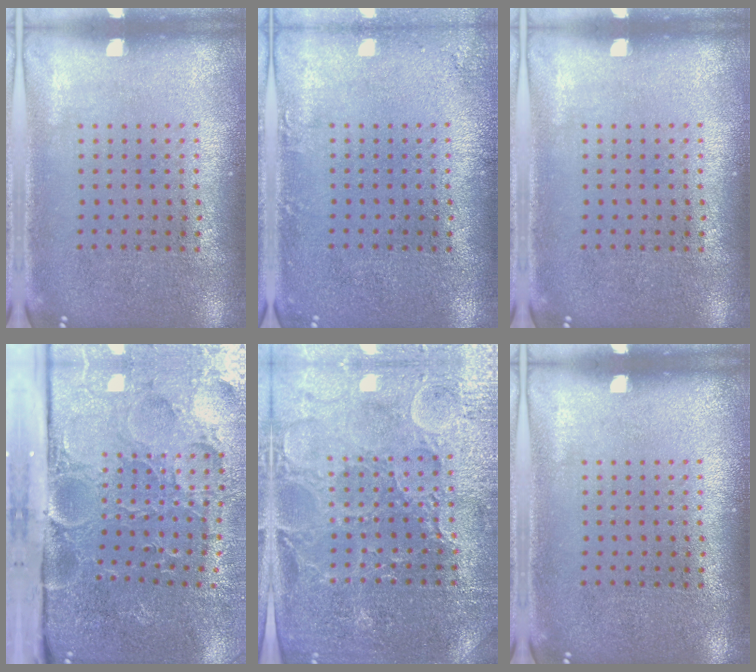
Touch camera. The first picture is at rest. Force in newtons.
{"total": 1.1, "press": 1.1, "slide": 0.1}
{"total": 0.0}
{"total": 5.2, "press": 4.1, "slide": 3.2}
{"total": 4.3, "press": 4.1, "slide": 1.3}
{"total": 0.0}